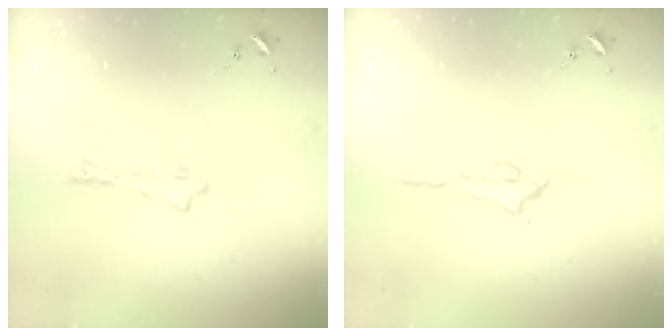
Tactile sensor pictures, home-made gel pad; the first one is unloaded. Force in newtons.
{"total": 0.7, "press": 0.7, "slide": 0.2}